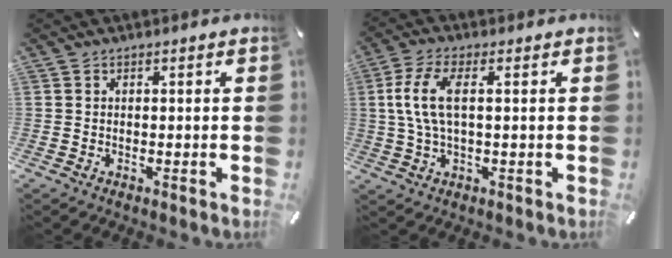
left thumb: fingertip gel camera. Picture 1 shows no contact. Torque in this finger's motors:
{"motor_torque": [1.10, 1.09, 1.15, -0.13, 0.17]}